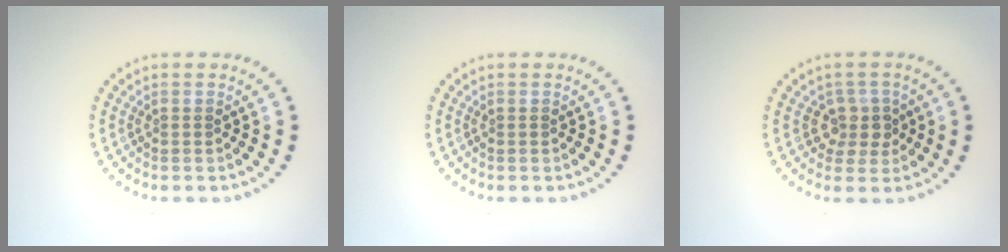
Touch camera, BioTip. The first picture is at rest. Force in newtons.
{"total": 0.0}
{"total": 2.3, "press": 2.0, "slide": 1.1}